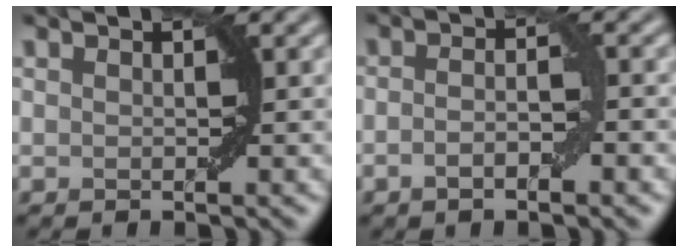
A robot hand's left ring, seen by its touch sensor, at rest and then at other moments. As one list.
[{"total": 2.5, "force": [-0.9, 0.6, 2.3], "torque": [-0.039, 0.002, -0.018]}]